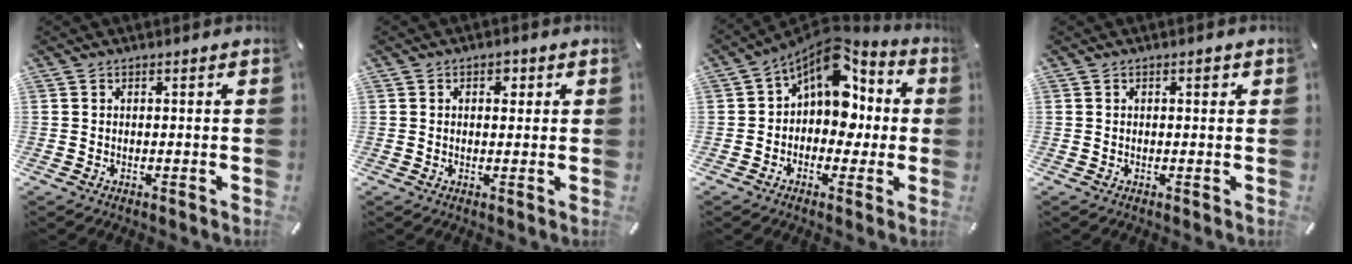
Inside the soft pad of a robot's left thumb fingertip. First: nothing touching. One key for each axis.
{"total": 2.3, "fx": 0.7, "fy": 1.7, "fz": 1.3, "tx": -0.013, "ty": 0.002, "tz": 0.006}
{"total": 12.9, "fx": 5.0, "fy": 8.8, "fz": 8.1, "tx": -0.128, "ty": -0.040, "tz": 0.089}
{"total": 1.1, "fx": 0.4, "fy": 0.6, "fz": 0.9, "tx": -0.010, "ty": 0.000, "tz": 0.004}